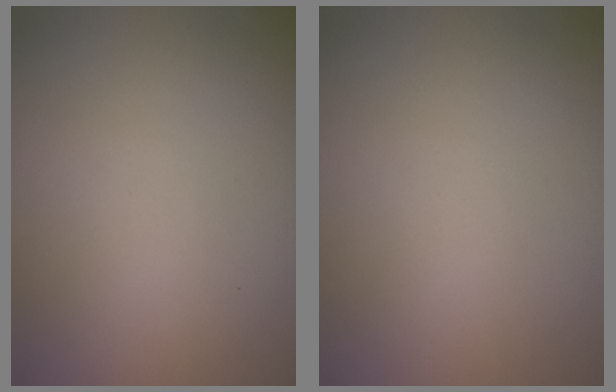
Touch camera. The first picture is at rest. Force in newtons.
{"total": 0.0}